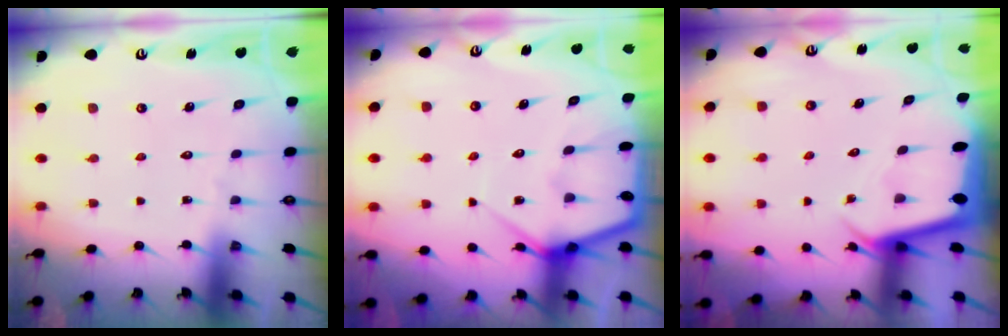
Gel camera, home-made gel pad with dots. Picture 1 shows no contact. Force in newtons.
{"total": 7.1, "press": 7.1, "slide": 0.8}
{"total": 2.4, "press": 2.4, "slide": 0.1}